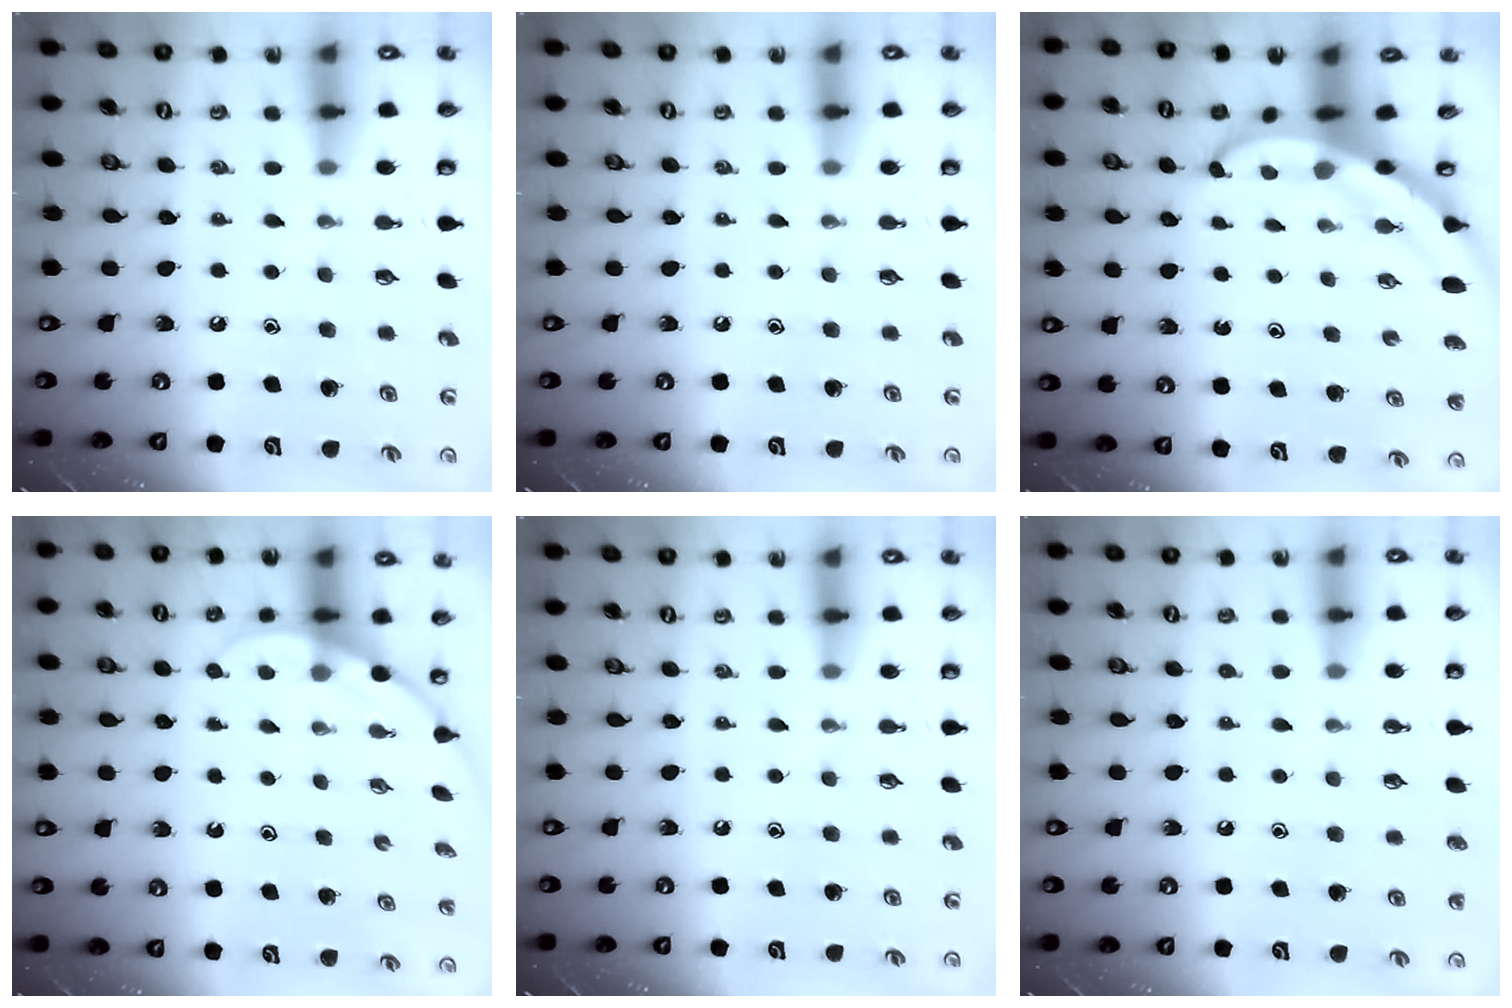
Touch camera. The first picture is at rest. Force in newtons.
{"total": 0.0}
{"total": 5.7, "press": 5.7, "slide": 0.4}
{"total": 3.3, "press": 3.3, "slide": 0.2}
{"total": 0.0}
{"total": 0.7, "press": 0.7, "slide": 0.0}